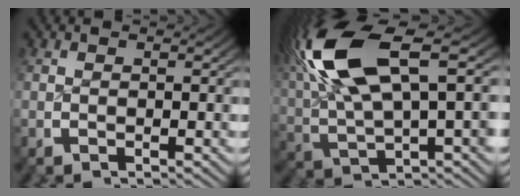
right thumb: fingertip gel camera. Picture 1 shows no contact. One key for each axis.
{"total": 11.4, "fx": 3.5, "fy": 5.7, "fz": 9.2, "tx": -0.187, "ty": -0.007, "tz": 0.072}